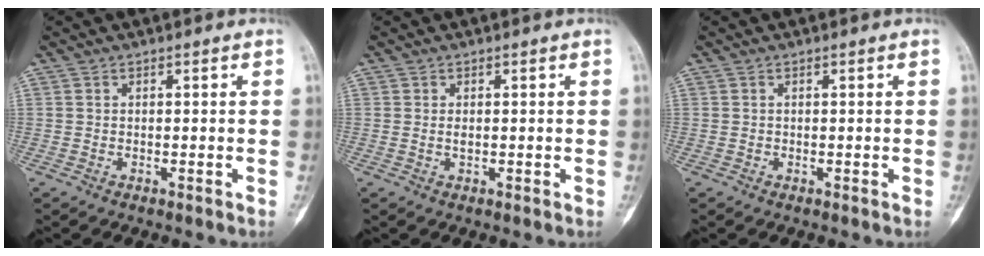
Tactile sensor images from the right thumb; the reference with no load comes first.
{"total": 0.7, "force": [0.1, 0.4, 0.6], "torque": [-0.009, 0.000, 0.002]}
{"total": 0.0}